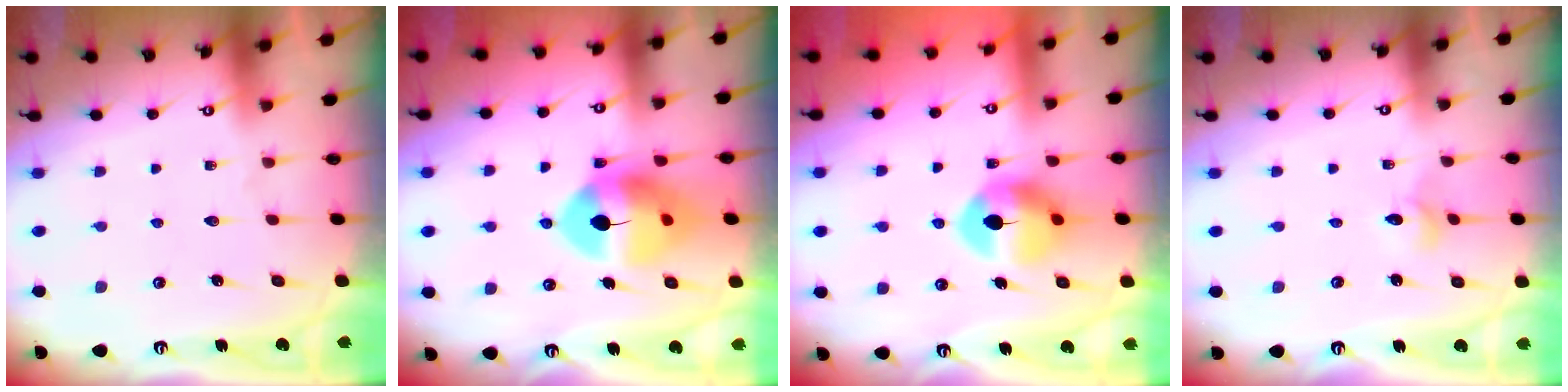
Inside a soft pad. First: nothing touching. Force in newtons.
{"total": 12.1, "press": 11.9, "slide": 1.9}
{"total": 10.5, "press": 10.5, "slide": 0.5}
{"total": 3.4, "press": 3.4, "slide": 0.3}